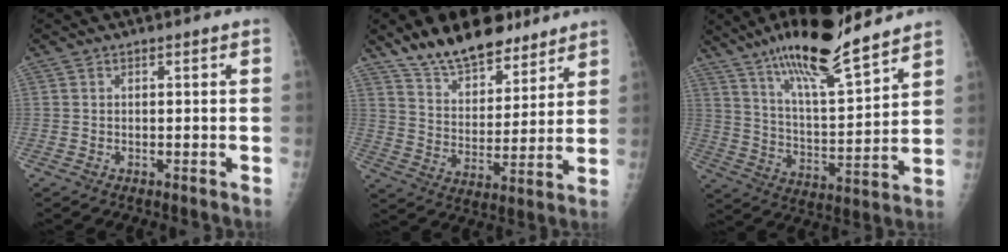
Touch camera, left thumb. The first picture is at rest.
{"total": 16.0, "force": [12.1, 7.7, 7.2], "torque": [-0.070, -0.059, 0.203]}
{"total": 18.6, "force": [14.4, 3.1, 11.4], "torque": [-0.172, -0.075, 0.248]}